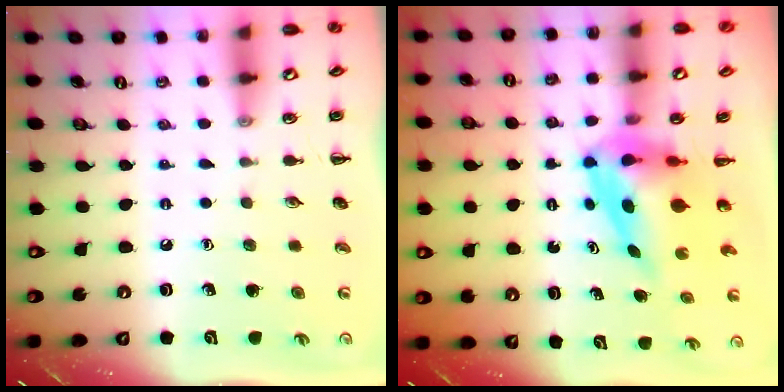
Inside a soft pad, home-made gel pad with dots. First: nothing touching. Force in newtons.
{"total": 6.3, "press": 5.9, "slide": 2.1}